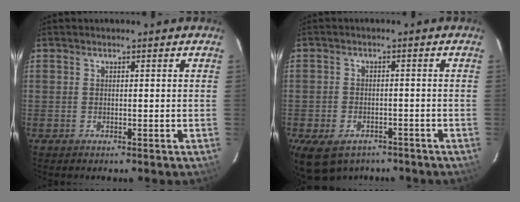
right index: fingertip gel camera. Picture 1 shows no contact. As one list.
[{"total": 10.7, "force": [-6.8, 6.7, 4.8], "torque": [-0.113, -0.004, -0.099]}]